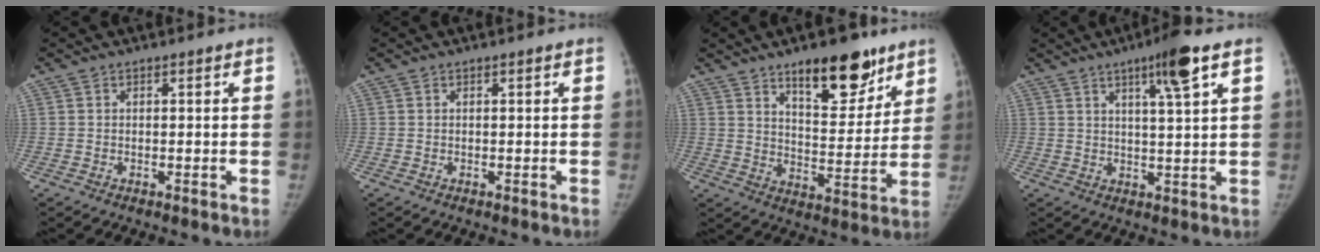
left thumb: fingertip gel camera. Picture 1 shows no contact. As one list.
[{"total": 0.0}, {"total": 15.0, "force": [10.0, 6.1, 9.4], "torque": [-0.086, -0.065, 0.156]}, {"total": 8.2, "force": [4.3, 0.6, 6.9], "torque": [-0.109, -0.019, 0.069]}]